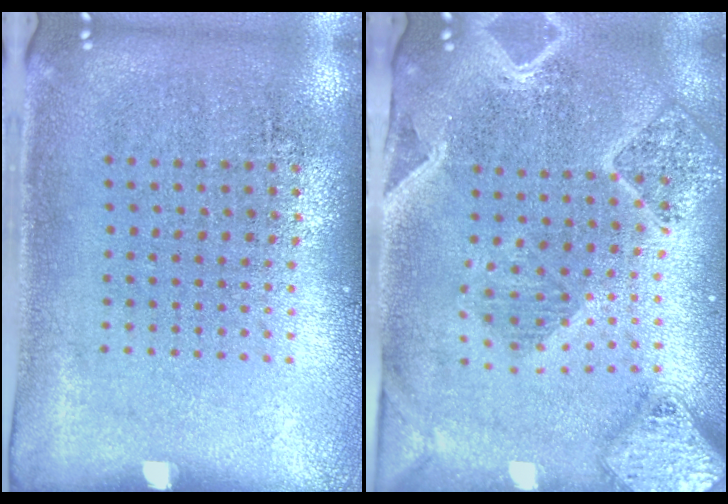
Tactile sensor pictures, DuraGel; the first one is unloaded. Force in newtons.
{"total": 2.9, "press": 2.5, "slide": 1.4}